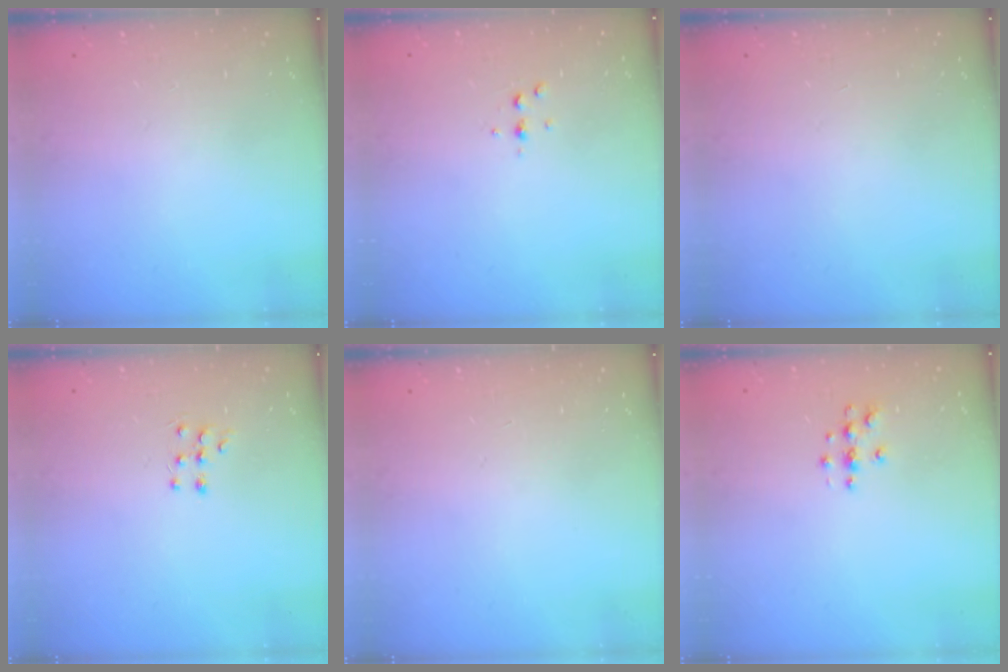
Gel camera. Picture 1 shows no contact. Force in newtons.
{"total": 2.6, "press": 2.6, "slide": 0.3}
{"total": 0.0}
{"total": 6.4, "press": 6.3, "slide": 0.8}
{"total": 0.0}
{"total": 3.9, "press": 3.9, "slide": 0.4}